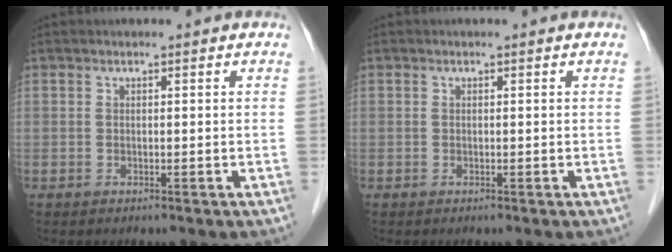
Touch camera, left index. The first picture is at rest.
{"total": 0.0}